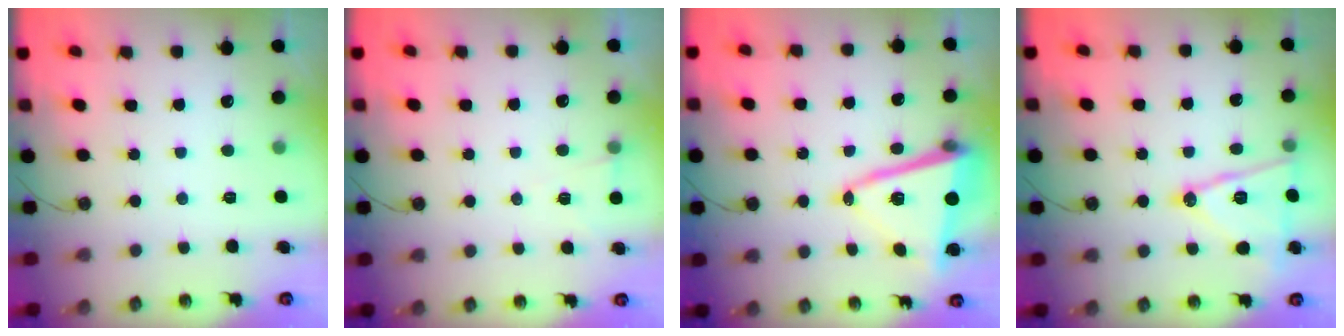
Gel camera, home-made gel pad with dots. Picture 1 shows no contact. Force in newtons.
{"total": 5.0, "press": 2.4, "slide": 4.4}
{"total": 13.5, "press": 13.2, "slide": 2.9}
{"total": 14.0, "press": 13.5, "slide": 3.7}